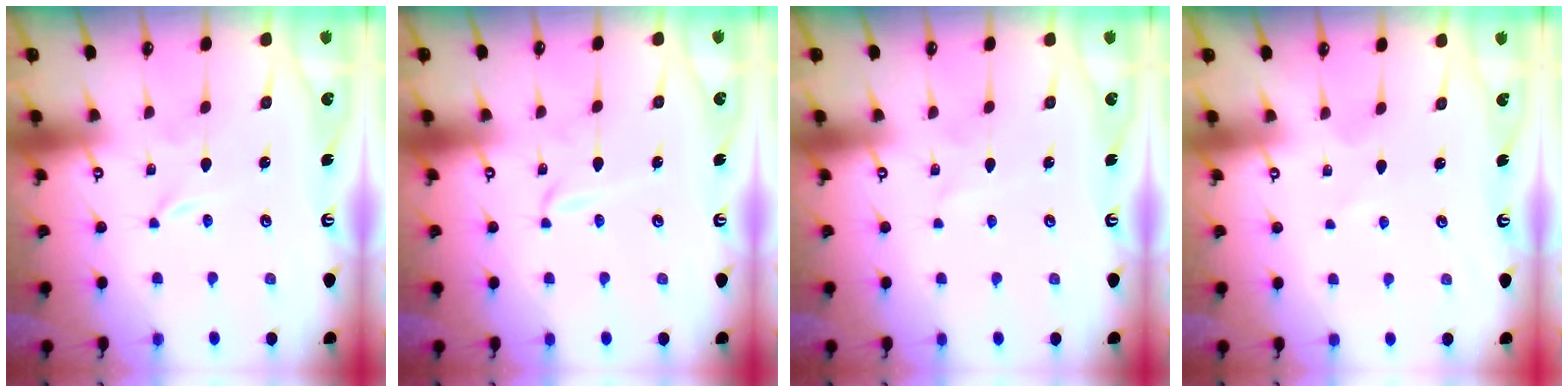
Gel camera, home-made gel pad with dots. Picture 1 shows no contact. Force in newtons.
{"total": 1.9, "press": 1.8, "slide": 0.3}
{"total": 2.5, "press": 2.5, "slide": 0.2}
{"total": 1.8, "press": 1.7, "slide": 0.3}